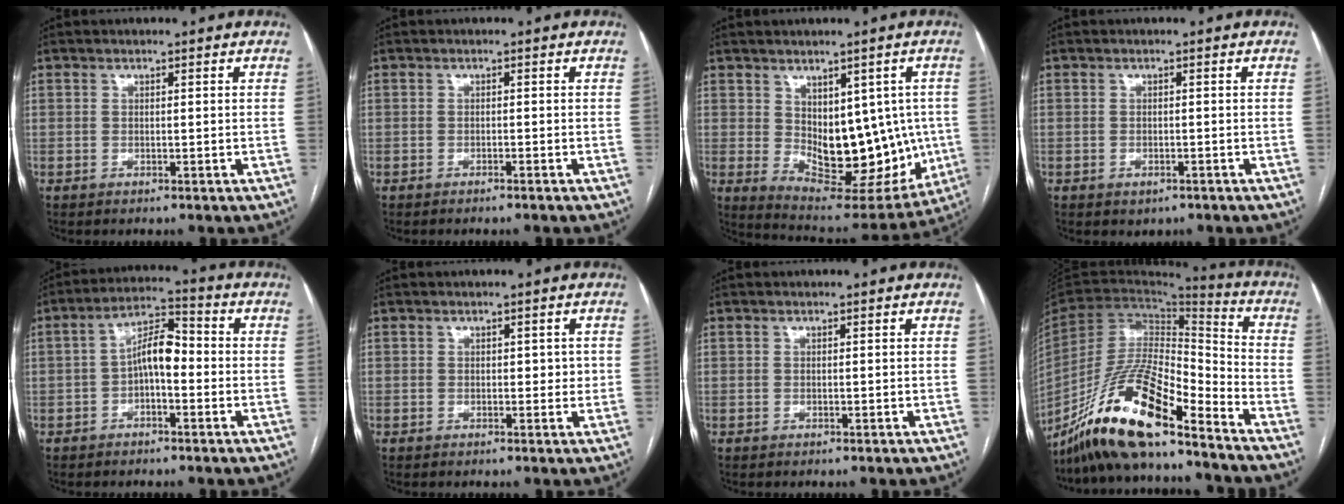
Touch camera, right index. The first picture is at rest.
{"total": 1.1, "force": [-0.9, -0.2, 0.5], "torque": [-0.012, 0.001, -0.013]}
{"total": 15.9, "force": [-0.5, 8.4, 13.5], "torque": [-0.175, -0.004, 0.023]}
{"total": 1.4, "force": [-0.8, 1.0, 0.7], "torque": [-0.011, 0.001, -0.003]}
{"total": 6.8, "force": [-1.0, 2.6, 6.2], "torque": [-0.111, 0.031, -0.020]}
{"total": 2.0, "force": [0.2, 1.3, 1.5], "torque": [-0.016, 0.007, 0.003]}
{"total": 0.0}
{"total": 19.4, "force": [-14.9, 2.7, 12.2], "torque": [-0.245, -0.014, -0.277]}